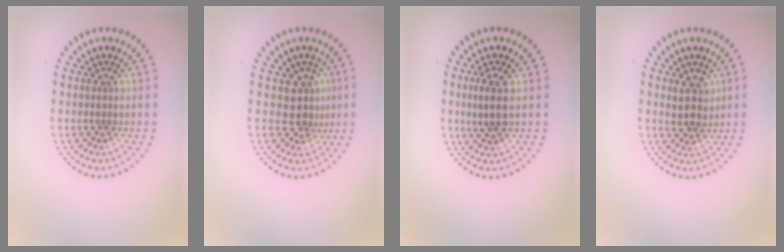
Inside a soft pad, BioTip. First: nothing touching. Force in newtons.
{"total": 2.9, "press": 2.1, "slide": 1.9}
{"total": 2.7, "press": 2.5, "slide": 0.9}
{"total": 2.5, "press": 2.3, "slide": 0.9}